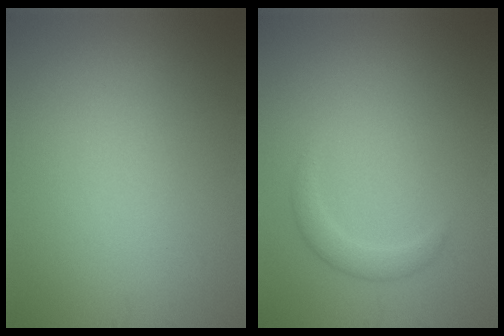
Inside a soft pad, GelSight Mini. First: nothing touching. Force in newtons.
{"total": 1.6, "press": 1.6, "slide": 0.1}